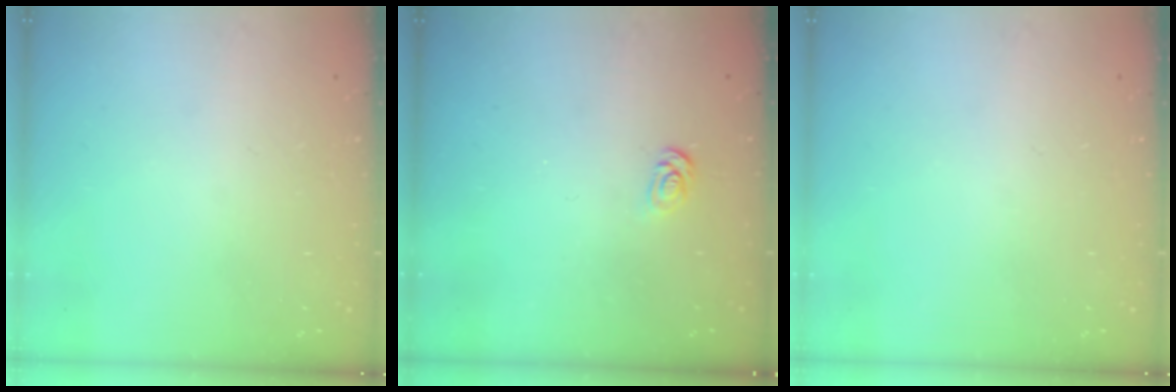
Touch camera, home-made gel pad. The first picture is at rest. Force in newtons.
{"total": 2.6, "press": 2.6, "slide": 0.4}
{"total": 0.0}